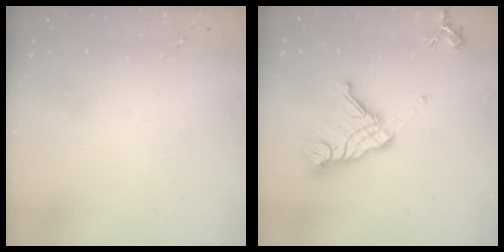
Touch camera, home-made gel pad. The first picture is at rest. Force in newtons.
{"total": 15.8, "press": 15.7, "slide": 1.7}